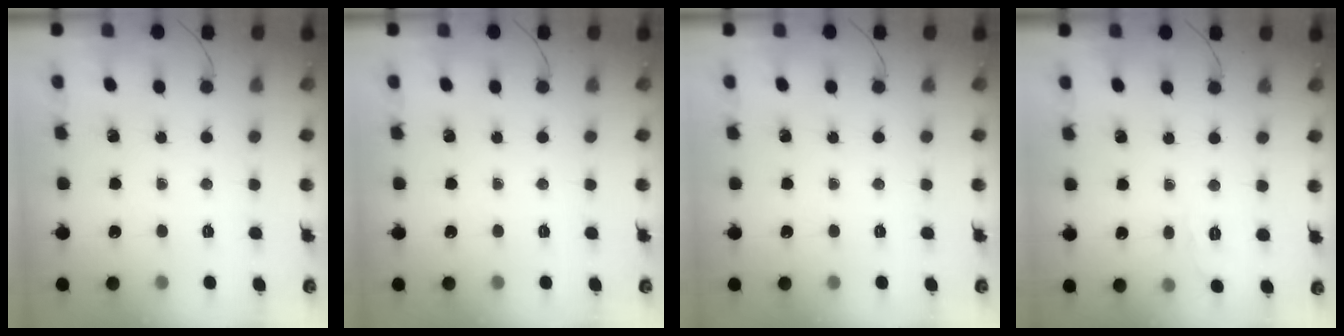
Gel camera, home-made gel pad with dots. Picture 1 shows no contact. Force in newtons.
{"total": 0.0}
{"total": 0.0}
{"total": 1.5, "press": 0.0, "slide": 1.5}